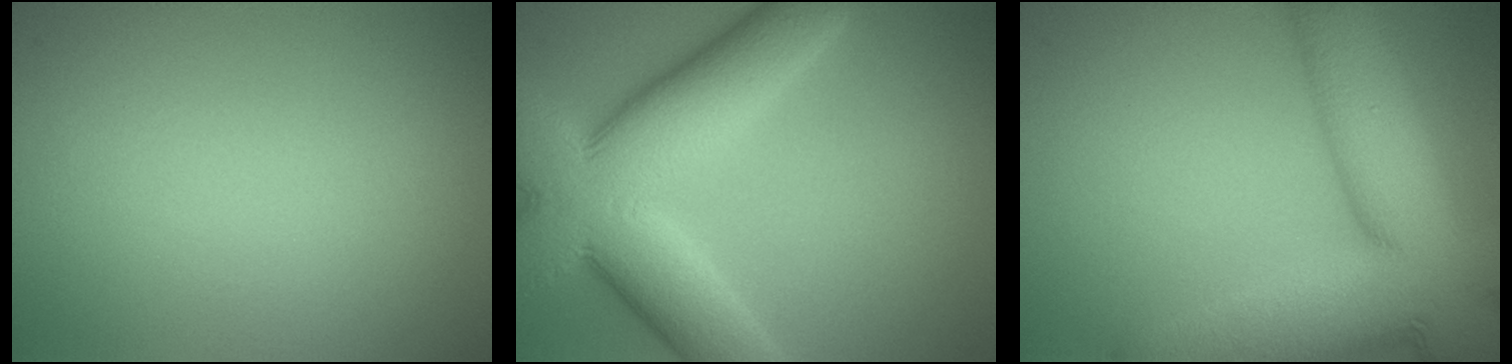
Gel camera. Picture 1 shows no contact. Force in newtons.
{"total": 12.3, "press": 12.2, "slide": 0.9}
{"total": 15.8, "press": 15.8, "slide": 1.0}